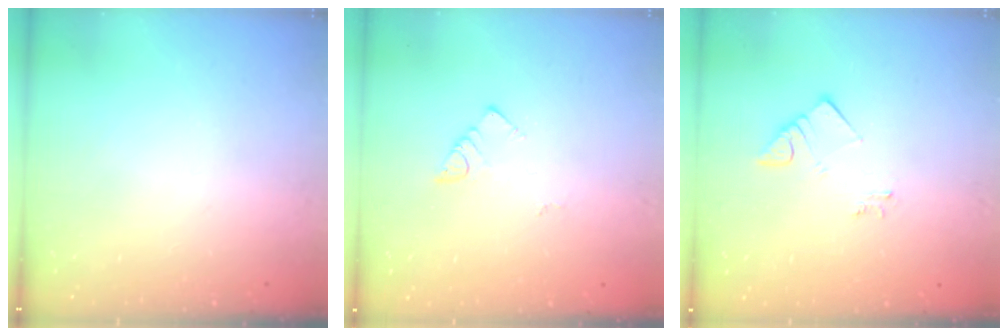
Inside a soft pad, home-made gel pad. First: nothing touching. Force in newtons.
{"total": 2.9, "press": 2.9, "slide": 0.3}
{"total": 3.3, "press": 3.3, "slide": 0.1}